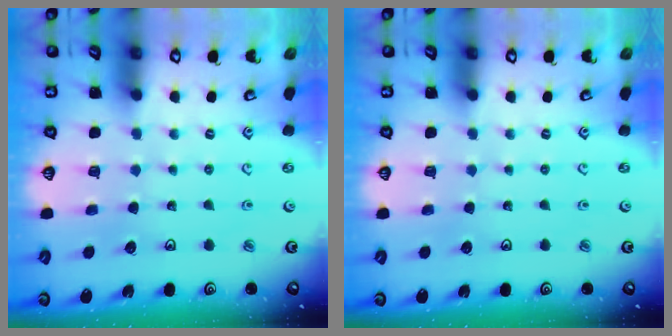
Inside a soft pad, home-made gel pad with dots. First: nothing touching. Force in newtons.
{"total": 0.0}